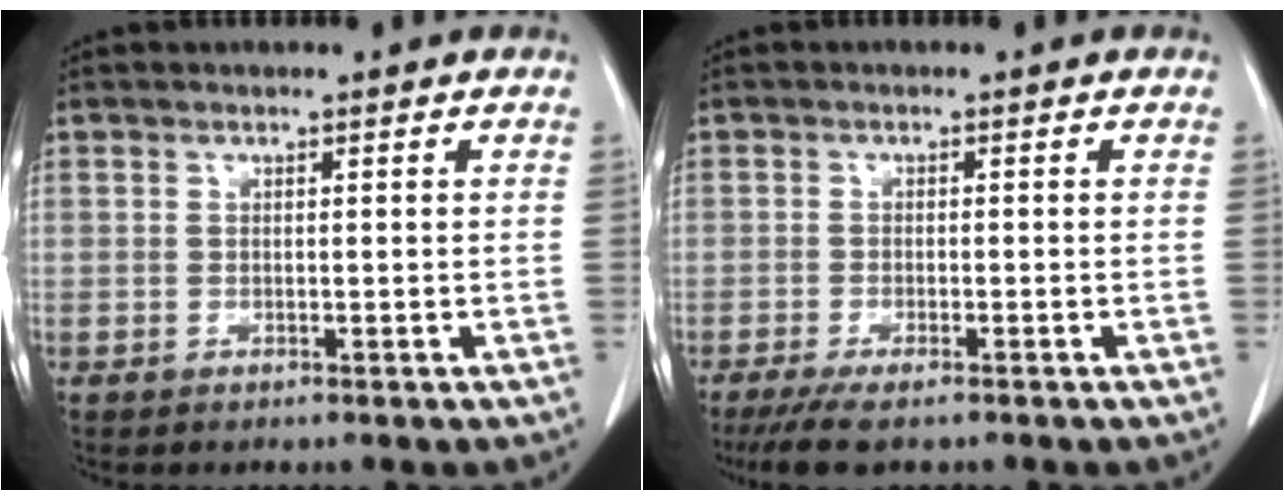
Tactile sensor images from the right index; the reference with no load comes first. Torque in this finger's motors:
{"motor_torque": [0.43, -0.35, 0.12, 0.06]}